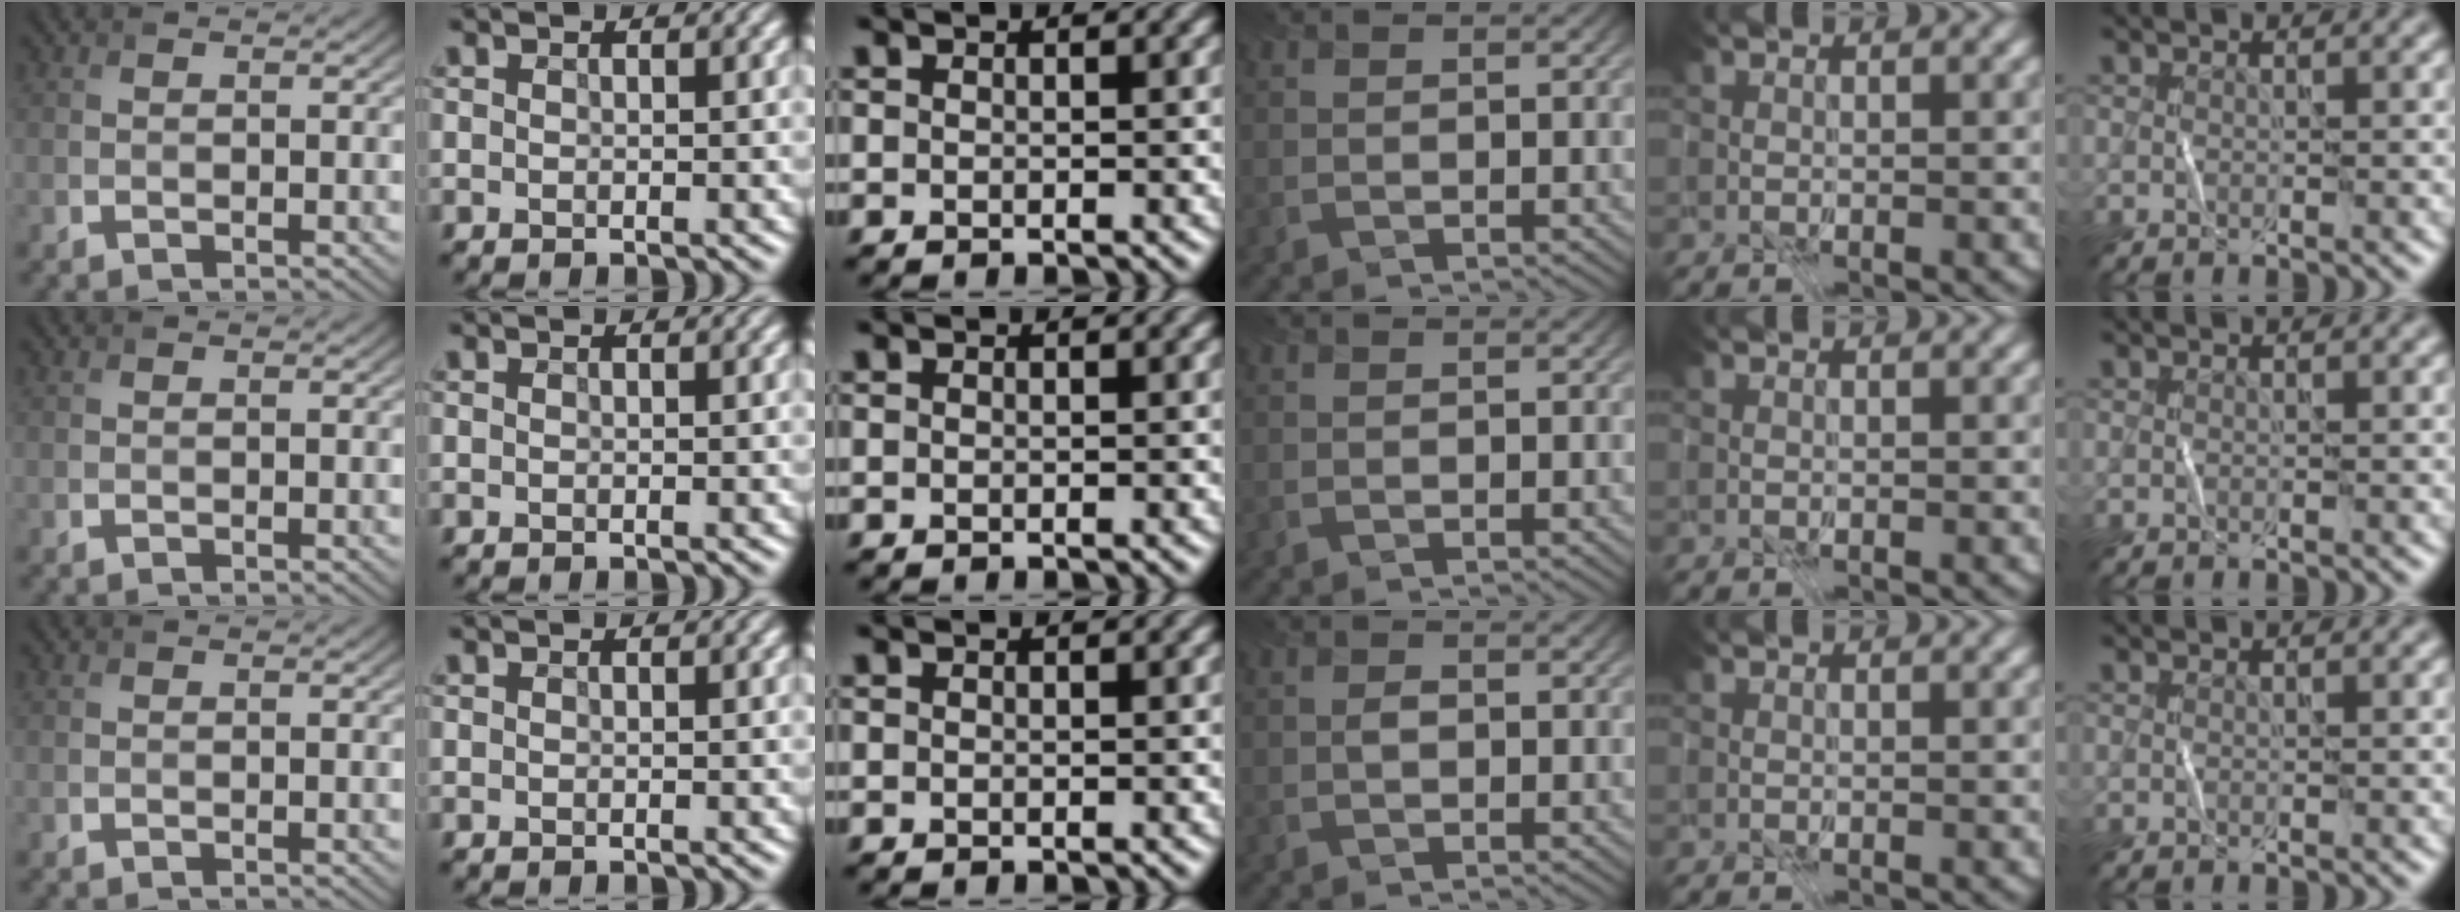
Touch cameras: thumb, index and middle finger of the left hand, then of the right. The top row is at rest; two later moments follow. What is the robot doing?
{"motion": "fold", "object": "file"}